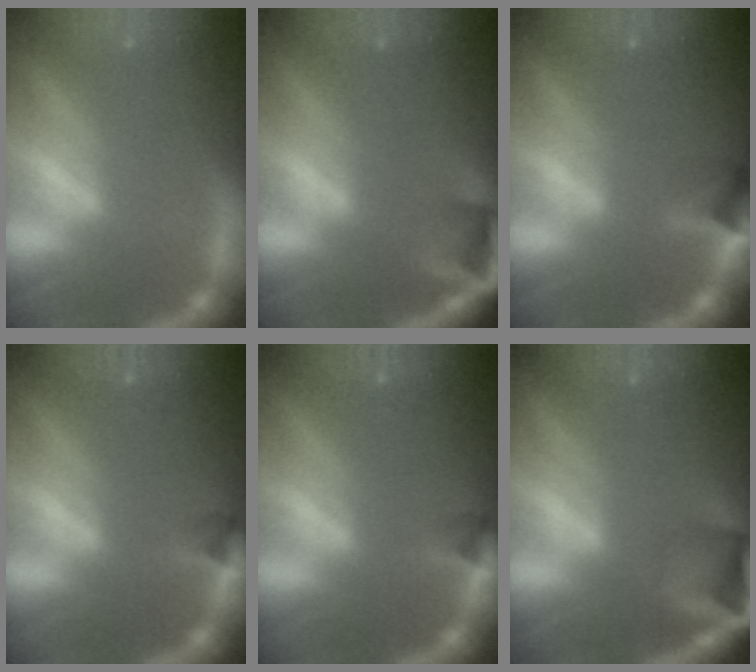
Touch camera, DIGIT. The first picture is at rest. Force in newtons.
{"total": 3.9}
{"total": 2.9}
{"total": 1.4}
{"total": 1.4}
{"total": 5.4}